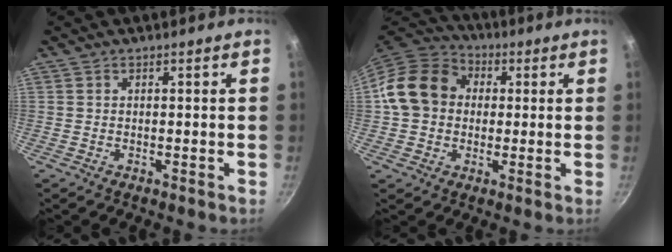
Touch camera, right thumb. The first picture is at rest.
{"total": 14.2, "force": [1.6, 11.8, 7.7], "torque": [-0.111, 0.029, 0.012]}